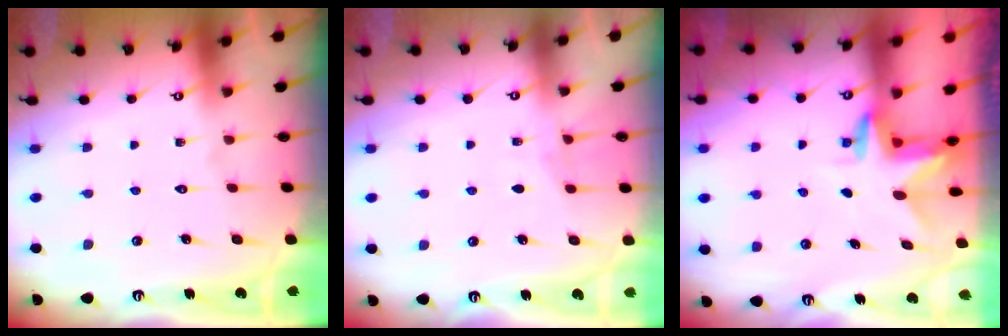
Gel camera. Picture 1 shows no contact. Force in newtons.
{"total": 3.7, "press": 3.7, "slide": 0.4}
{"total": 3.0, "press": 3.0, "slide": 0.2}